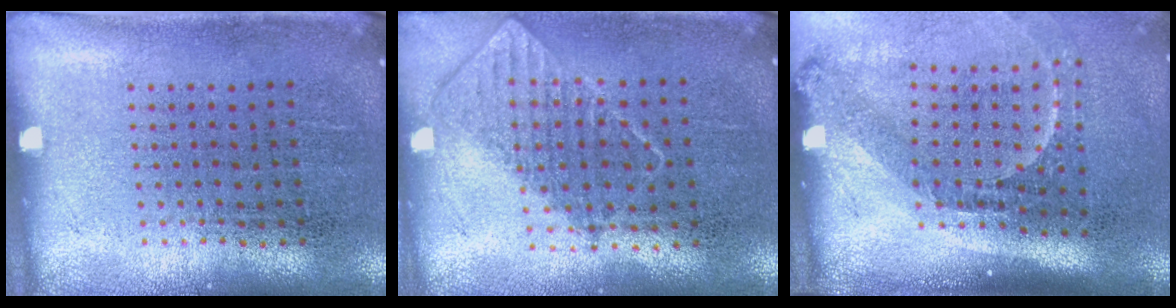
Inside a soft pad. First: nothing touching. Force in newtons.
{"total": 0.8, "press": 0.8, "slide": 0.2}
{"total": 2.2, "press": 1.6, "slide": 1.6}